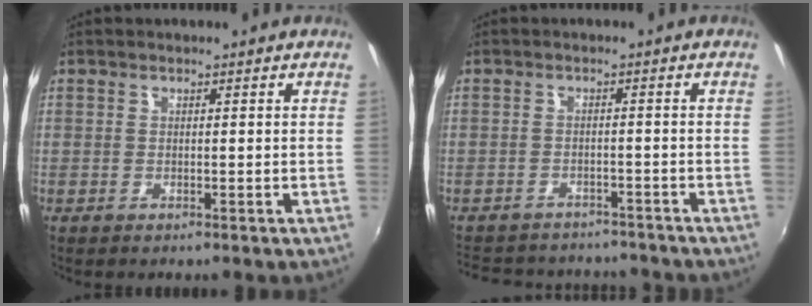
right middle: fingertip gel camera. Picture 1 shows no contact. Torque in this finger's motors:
{"motor_torque": [1.04, -1.11, 0.26, 0.11]}